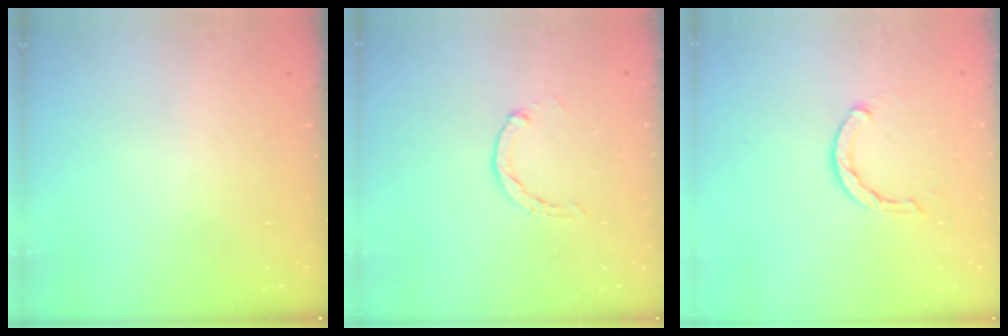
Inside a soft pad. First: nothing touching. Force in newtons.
{"total": 0.7, "press": 0.7, "slide": 0.2}
{"total": 3.6, "press": 3.5, "slide": 0.5}